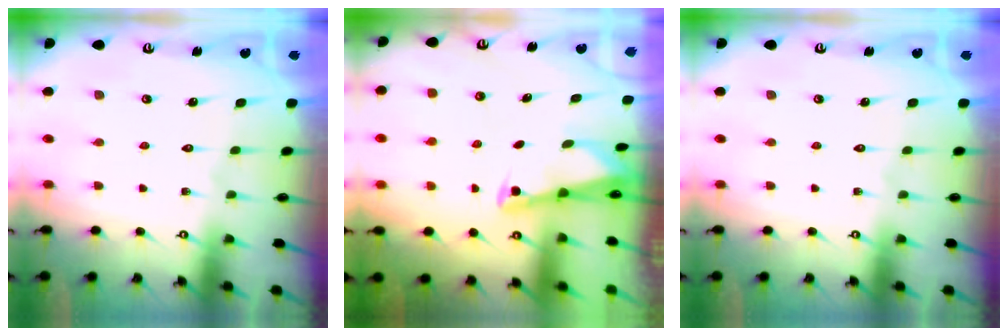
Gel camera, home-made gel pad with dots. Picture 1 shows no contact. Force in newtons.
{"total": 2.2, "press": 2.2, "slide": 0.3}
{"total": 0.0}